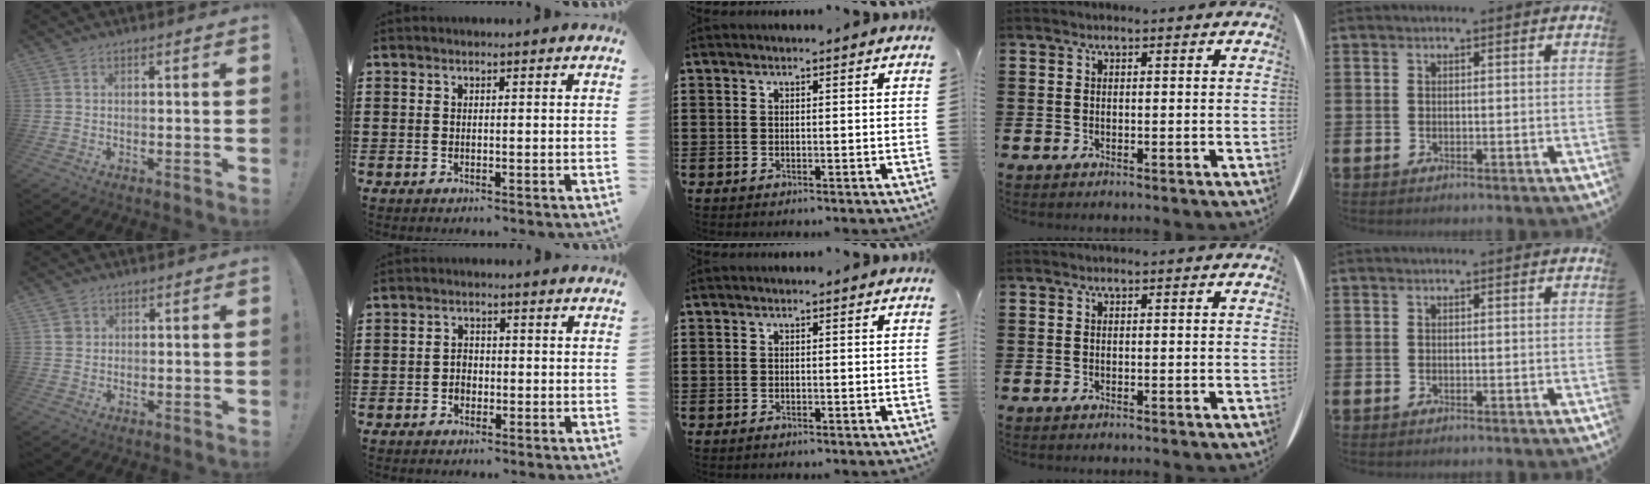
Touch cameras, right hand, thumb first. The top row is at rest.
{"thumb": {"total": 2.1, "force": [0.9, 1.8, 0.5], "torque": [0.004, -0.003, 0.015]}, "index": {"total": 1.9, "force": [-0.7, 1.5, 1.0], "torque": [-0.021, 0.003, -0.015]}}